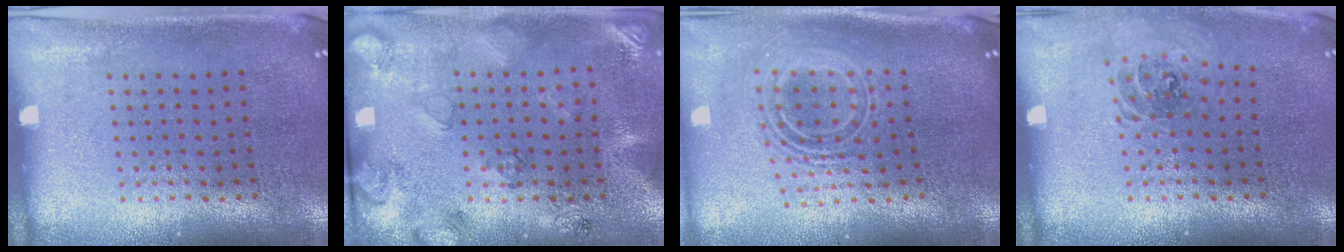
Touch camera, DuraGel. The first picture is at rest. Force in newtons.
{"total": 2.5, "press": 1.8, "slide": 1.8}
{"total": 2.5, "press": 1.8, "slide": 1.8}
{"total": 0.9, "press": 0.8, "slide": 0.3}